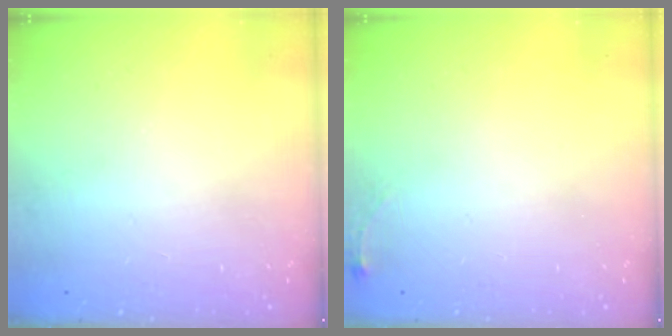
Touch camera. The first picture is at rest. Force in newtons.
{"total": 4.0, "press": 3.9, "slide": 0.6}